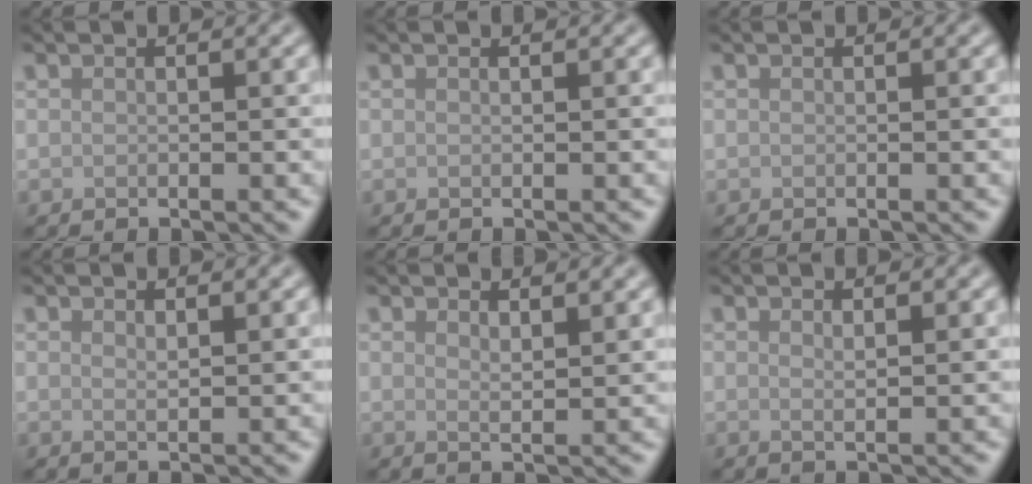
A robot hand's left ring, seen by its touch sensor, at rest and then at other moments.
{"total": 0.0}
{"total": 0.0}
{"total": 0.9, "force": [0.7, 0.2, 0.5], "torque": [-0.009, -0.003, 0.012]}
{"total": 1.8, "force": [1.4, 0.4, 1.1], "torque": [-0.015, -0.003, 0.024]}
{"total": 1.3, "force": [0.7, 0.3, 1.0], "torque": [-0.014, -0.002, 0.011]}